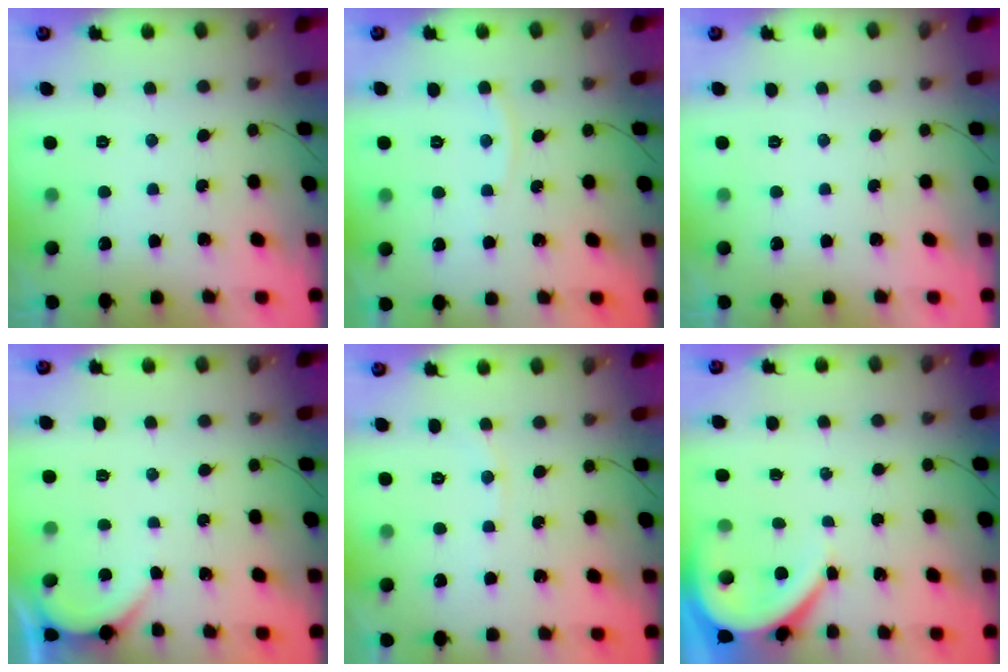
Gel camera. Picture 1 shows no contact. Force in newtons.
{"total": 2.7, "press": 2.7, "slide": 0.4}
{"total": 0.0}
{"total": 1.9, "press": 1.9, "slide": 0.2}
{"total": 3.4, "press": 3.4, "slide": 0.4}
{"total": 5.6, "press": 5.5, "slide": 0.6}